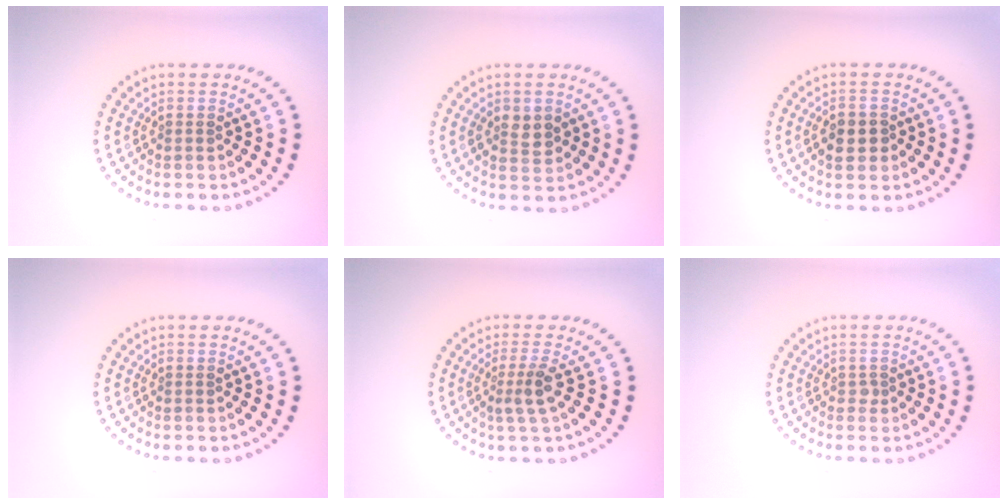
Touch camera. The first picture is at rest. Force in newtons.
{"total": 2.2, "press": 2.2, "slide": 0.2}
{"total": 2.5, "press": 2.5, "slide": 0.6}
{"total": 0.0}
{"total": 2.4, "press": 1.8, "slide": 1.5}
{"total": 0.6, "press": 0.4, "slide": 0.3}